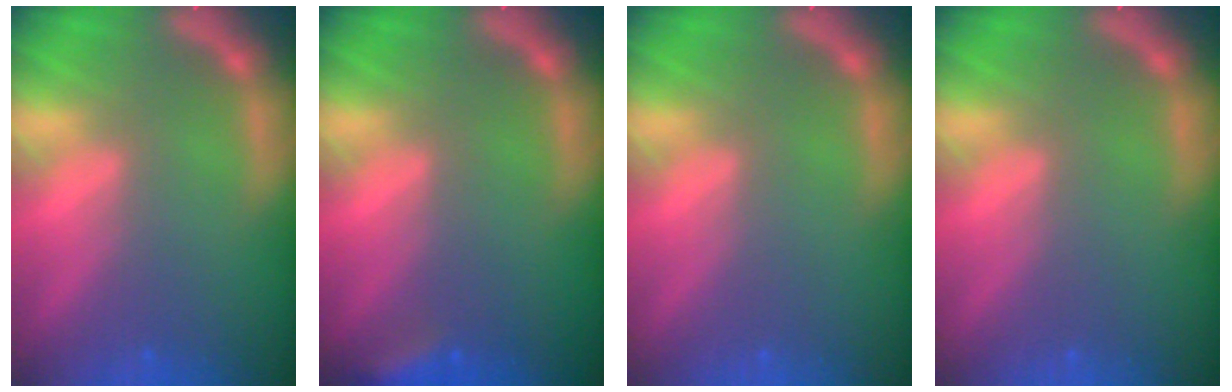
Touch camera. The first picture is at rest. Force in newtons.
{"total": 2.9}
{"total": 0.0}
{"total": 0.0}